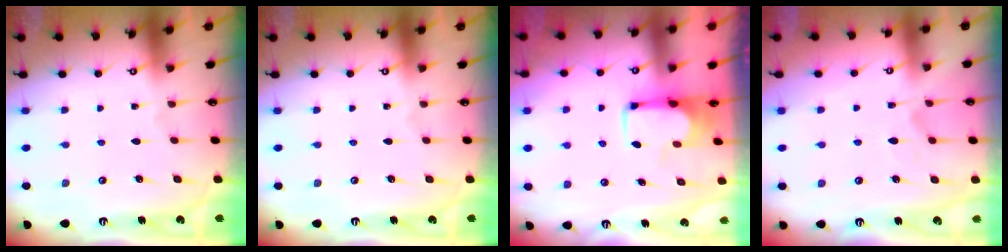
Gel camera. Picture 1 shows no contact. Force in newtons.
{"total": 0.0}
{"total": 3.5, "press": 3.5, "slide": 0.4}
{"total": 1.5, "press": 1.0, "slide": 1.1}